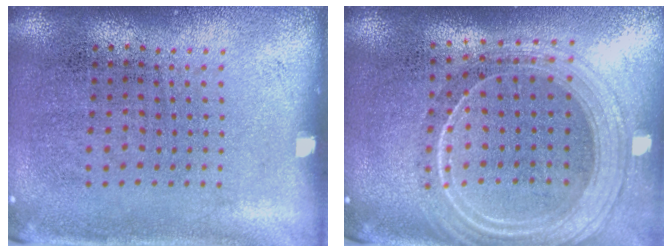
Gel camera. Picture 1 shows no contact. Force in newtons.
{"total": 2.2, "press": 2.0, "slide": 1.1}